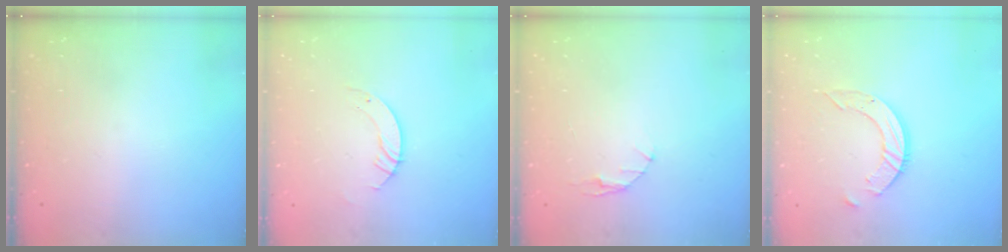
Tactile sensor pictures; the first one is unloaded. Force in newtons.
{"total": 3.5, "press": 3.5, "slide": 0.2}
{"total": 2.9, "press": 2.9, "slide": 0.4}
{"total": 7.9, "press": 7.8, "slide": 0.7}